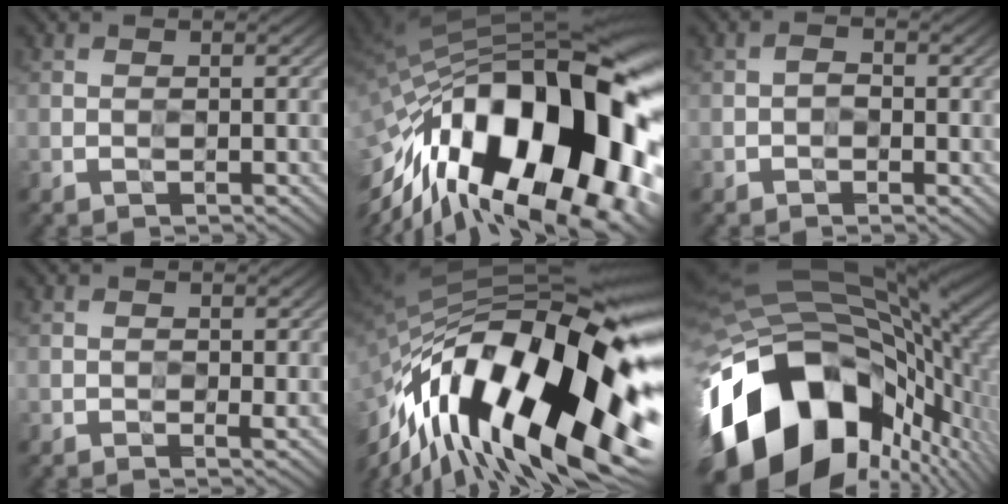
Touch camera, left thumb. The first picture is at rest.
{"total": 21.8, "force": [-7.1, 10.8, 17.5], "torque": [-0.318, -0.026, -0.113]}
{"total": 0.6, "force": [-0.3, 0.5, 0.2], "torque": [0.002, 0.004, -0.007]}
{"total": 1.1, "force": [0.0, 0.6, 0.9], "torque": [-0.008, -0.001, 0.003]}
{"total": 20.8, "force": [-6.1, 8.3, 18.1], "torque": [-0.336, -0.010, -0.119]}
{"total": 20.7, "force": [-5.5, 13.4, 14.8], "torque": [-0.302, -0.059, -0.064]}